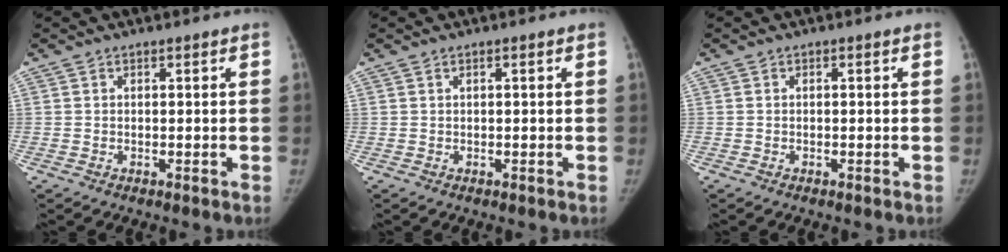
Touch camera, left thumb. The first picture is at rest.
{"total": 0.0}
{"total": 0.0}